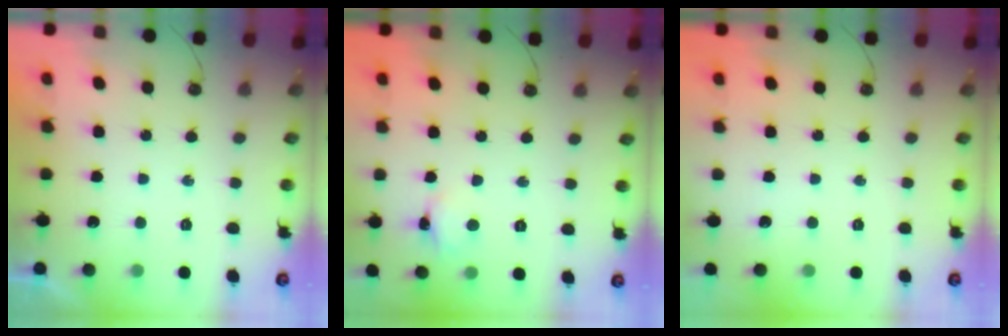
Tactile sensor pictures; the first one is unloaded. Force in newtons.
{"total": 3.0, "press": 3.0, "slide": 0.4}
{"total": 0.0}